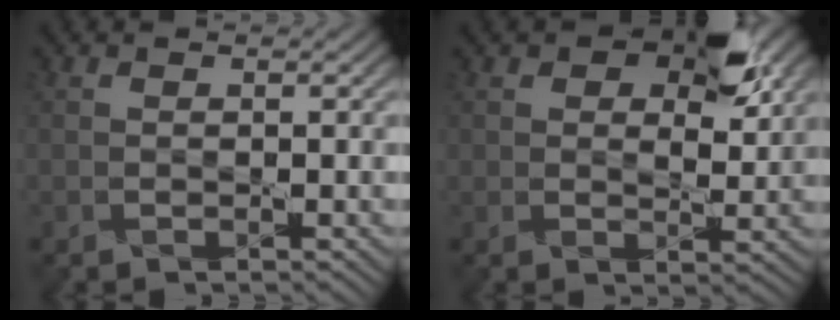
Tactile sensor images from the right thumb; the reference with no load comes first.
{"total": 8.5, "force": [4.2, 4.8, 5.7], "torque": [-0.083, -0.005, 0.065]}